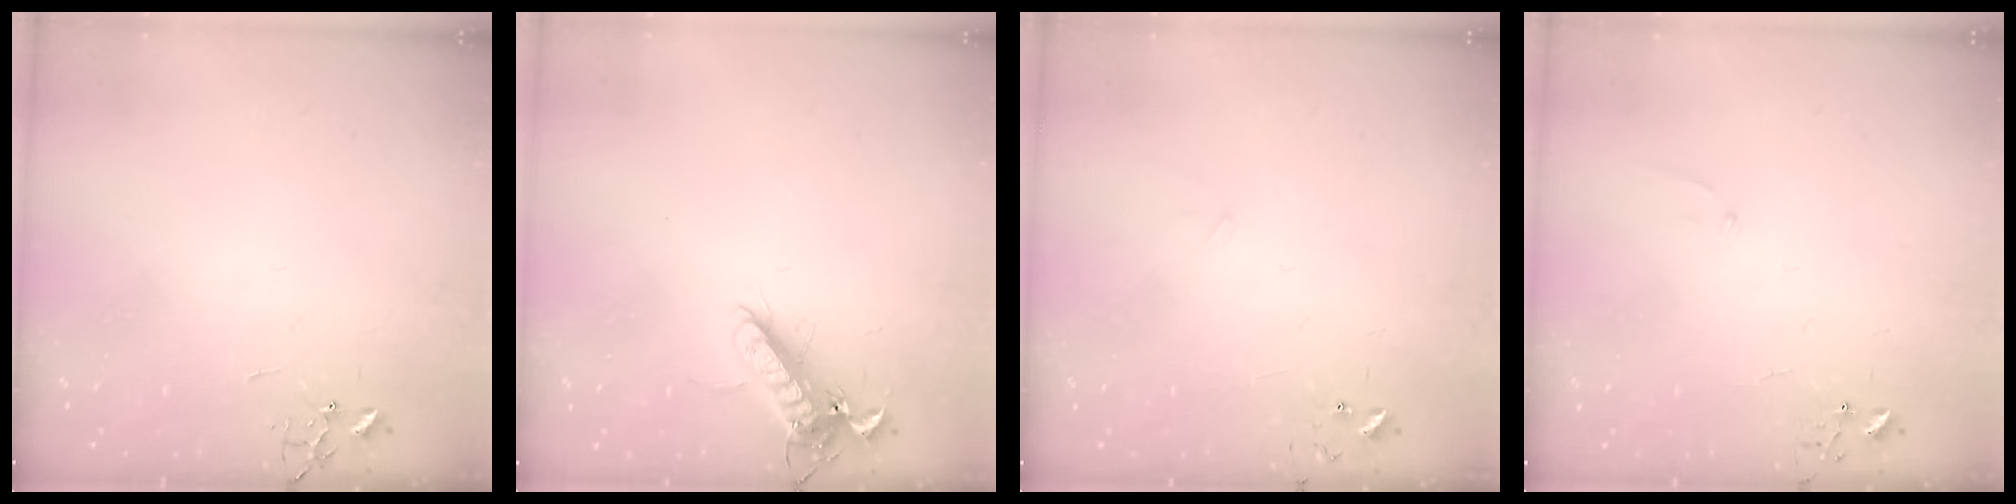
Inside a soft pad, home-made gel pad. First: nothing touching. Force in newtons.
{"total": 12.8, "press": 12.7, "slide": 1.9}
{"total": 5.8, "press": 5.8, "slide": 0.5}
{"total": 5.5, "press": 5.5, "slide": 0.6}